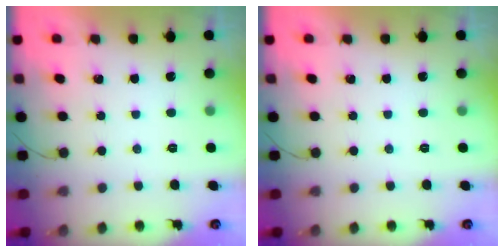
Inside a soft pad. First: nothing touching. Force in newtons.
{"total": 0.0}